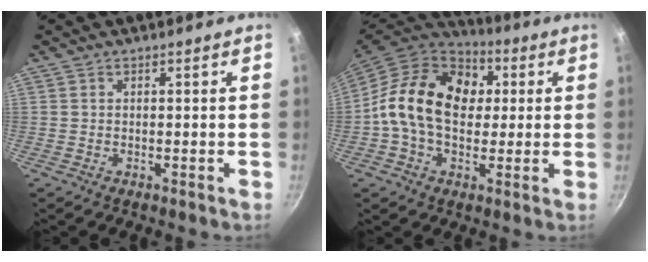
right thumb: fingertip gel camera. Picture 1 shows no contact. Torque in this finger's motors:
{"motor_torque": [0.62, 0.79, 0.87, -0.79, 0.46]}